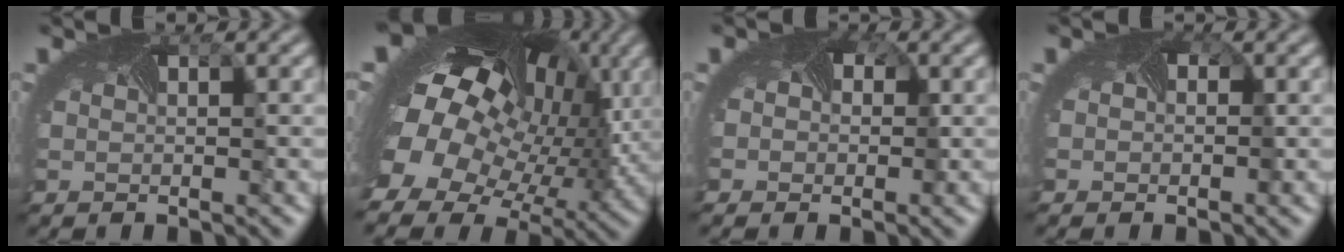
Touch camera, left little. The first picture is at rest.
{"total": 17.7, "force": [1.2, 12.9, 12.2], "torque": [-0.239, -0.013, 0.023]}
{"total": 2.6, "force": [0.6, 2.0, 1.6], "torque": [-0.041, -0.003, 0.016]}
{"total": 0.6, "force": [0.1, 0.3, 0.5], "torque": [-0.022, -0.005, 0.009]}